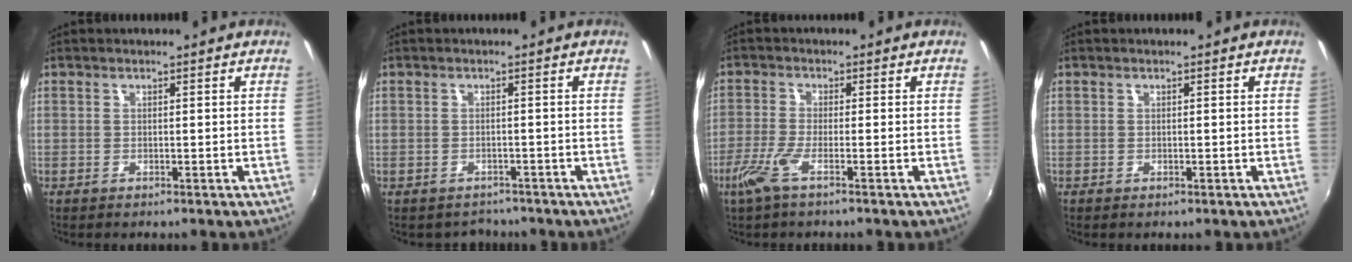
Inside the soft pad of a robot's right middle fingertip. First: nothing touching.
{"total": 2.9, "force": [-2.1, 1.9, -0.2], "torque": [-0.004, 0.004, -0.030]}
{"total": 4.6, "force": [-2.7, 0.0, 3.7], "torque": [-0.097, -0.012, -0.056]}
{"total": 0.0}